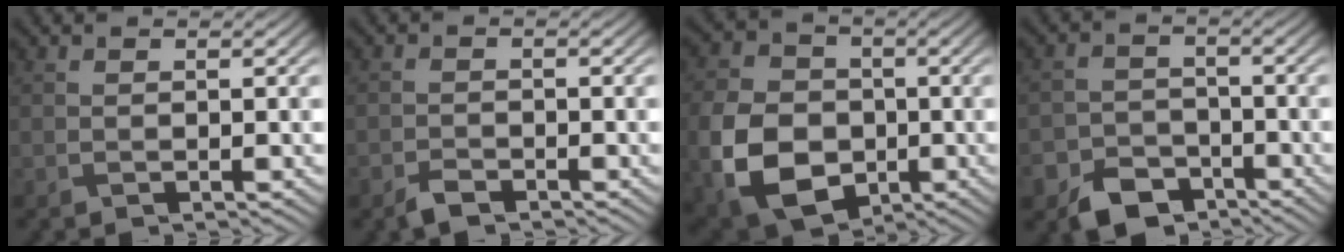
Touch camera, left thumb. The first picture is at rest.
{"total": 2.2, "force": [-1.7, 0.9, 1.0], "torque": [-0.020, -0.001, -0.037]}
{"total": 12.8, "force": [-3.5, 9.6, 7.7], "torque": [-0.202, -0.028, -0.074]}
{"total": 6.6, "force": [-4.6, 4.1, 2.3], "torque": [-0.049, -0.014, -0.087]}